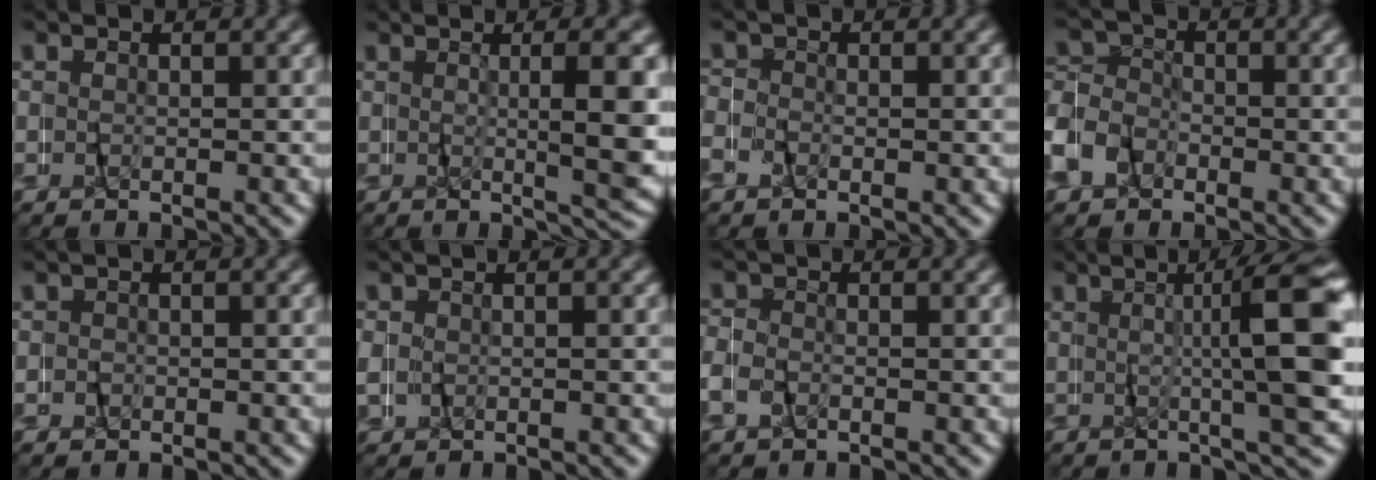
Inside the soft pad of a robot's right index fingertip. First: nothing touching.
{"total": 4.7, "force": [-0.2, -0.2, 4.7], "torque": [-0.052, 0.007, 0.001]}
{"total": 1.0, "force": [-0.1, 1.0, 0.2], "torque": [-0.012, 0.004, -0.007]}
{"total": 5.1, "force": [-0.7, 4.9, 1.2], "torque": [-0.044, -0.002, -0.021]}
{"total": 1.3, "force": [0.3, 1.2, 0.3], "torque": [-0.014, 0.002, 0.003]}
{"total": 0.8, "force": [0.4, 0.7, 0.2], "torque": [-0.016, 0.006, 0.008]}
{"total": 1.3, "force": [-0.5, 1.1, 0.1], "torque": [-0.019, 0.004, -0.012]}
{"total": 8.1, "force": [0.1, 0.0, 8.1], "torque": [-0.088, 0.026, 0.004]}